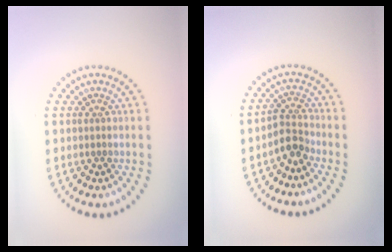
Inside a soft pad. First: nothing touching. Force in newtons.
{"total": 2.4, "press": 1.7, "slide": 1.6}